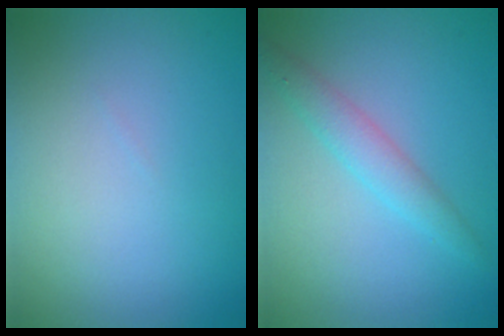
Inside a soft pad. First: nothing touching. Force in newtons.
{"total": 2.5, "press": 2.5, "slide": 0.1}